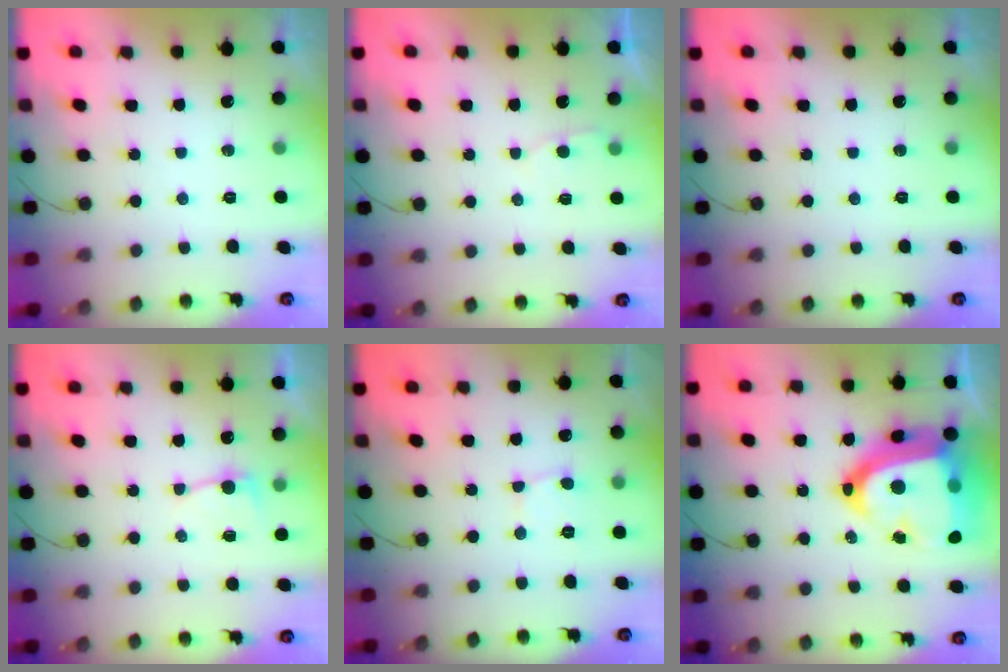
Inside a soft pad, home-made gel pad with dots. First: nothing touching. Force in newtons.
{"total": 2.3, "press": 2.3, "slide": 0.3}
{"total": 0.0}
{"total": 3.3, "press": 3.2, "slide": 0.4}
{"total": 2.7, "press": 2.7, "slide": 0.3}
{"total": 29.8, "press": 29.7, "slide": 2.4}